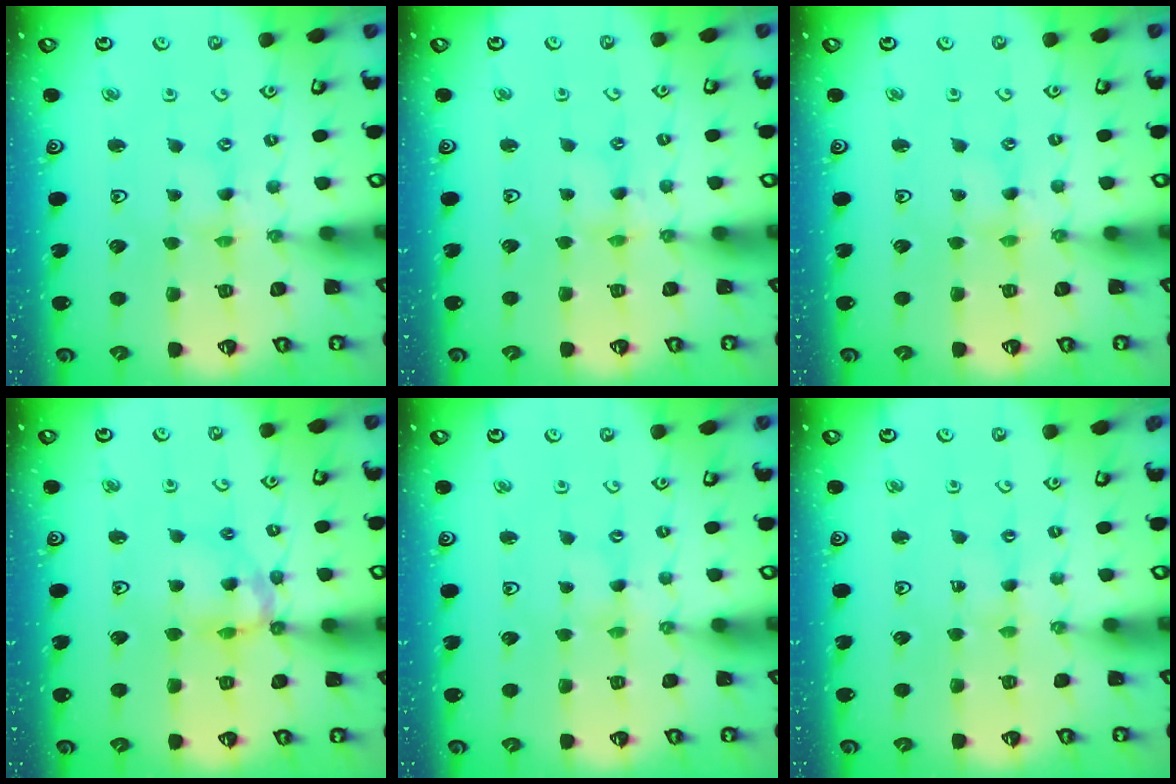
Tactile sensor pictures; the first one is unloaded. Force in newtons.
{"total": 2.9, "press": 2.9, "slide": 0.4}
{"total": 1.1, "press": 1.0, "slide": 0.2}
{"total": 11.3, "press": 11.2, "slide": 1.3}
{"total": 0.0}
{"total": 1.0, "press": 1.0, "slide": 0.2}